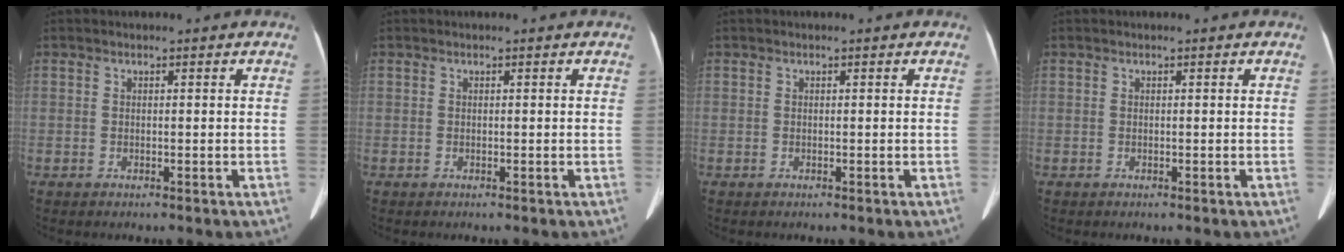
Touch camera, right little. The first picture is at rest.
{"total": 0.0}
{"total": 0.0}
{"total": 0.0}